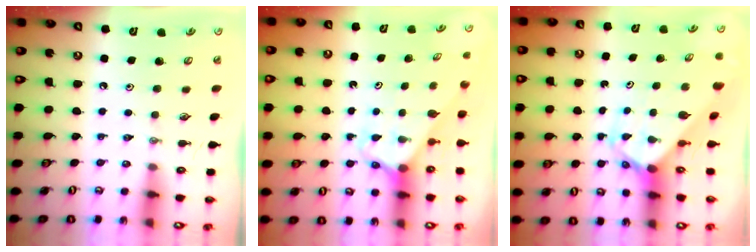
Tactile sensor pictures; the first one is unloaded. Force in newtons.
{"total": 2.6, "press": 2.6, "slide": 0.1}
{"total": 2.8, "press": 2.8, "slide": 0.3}